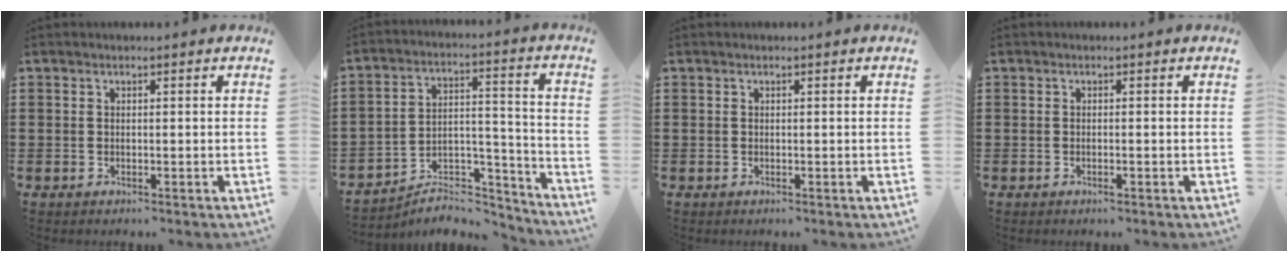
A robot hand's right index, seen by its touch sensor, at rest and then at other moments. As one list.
[{"total": 6.9, "force": [-6.3, 2.0, 2.1], "torque": [-0.028, 0.016, -0.119]}, {"total": 0.0}, {"total": 0.6, "force": [-0.2, -0.1, 0.6], "torque": [-0.010, -0.005, -0.002]}]